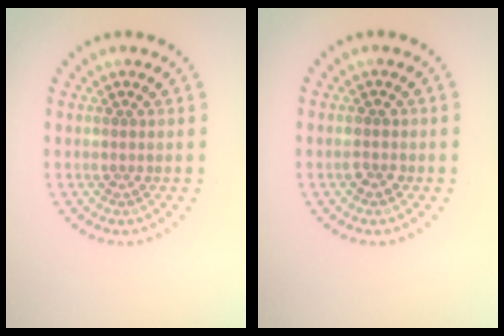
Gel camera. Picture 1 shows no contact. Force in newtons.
{"total": 1.3, "press": 1.3, "slide": 0.1}